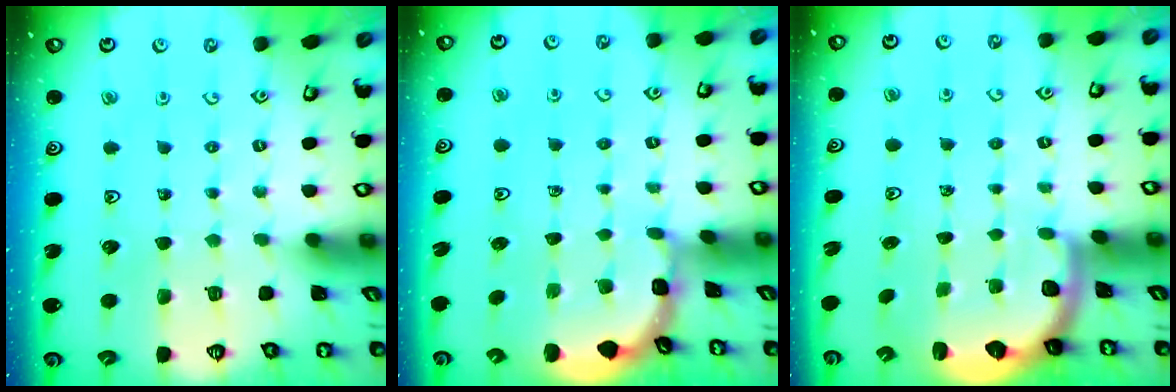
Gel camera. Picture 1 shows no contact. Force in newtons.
{"total": 1.5, "press": 1.5, "slide": 0.2}
{"total": 2.3, "press": 2.0, "slide": 1.2}